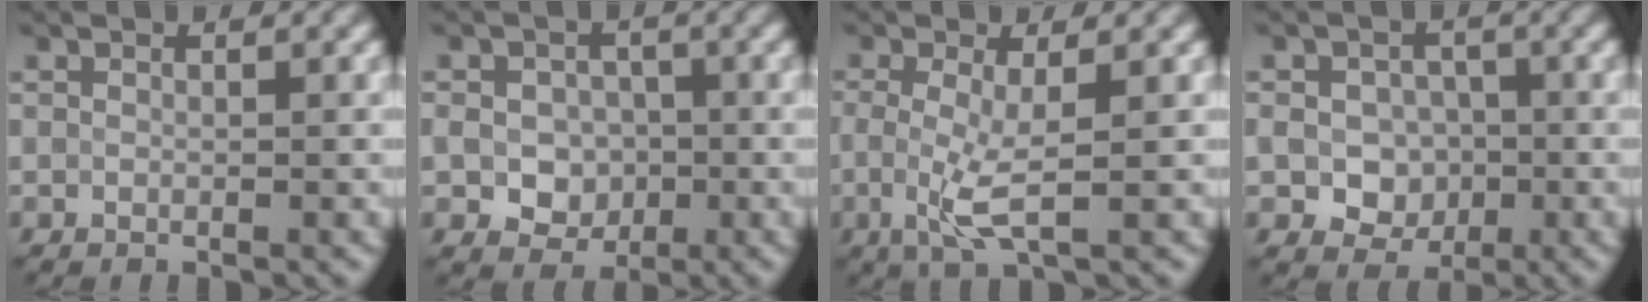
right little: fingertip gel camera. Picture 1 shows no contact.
{"total": 4.1, "force": [-0.8, 3.4, 2.2], "torque": [-0.046, -0.006, -0.009]}
{"total": 3.2, "force": [-0.4, 0.6, 3.1], "torque": [-0.071, -0.011, -0.006]}
{"total": 4.5, "force": [-0.9, 3.7, 2.4], "torque": [-0.041, -0.007, -0.016]}